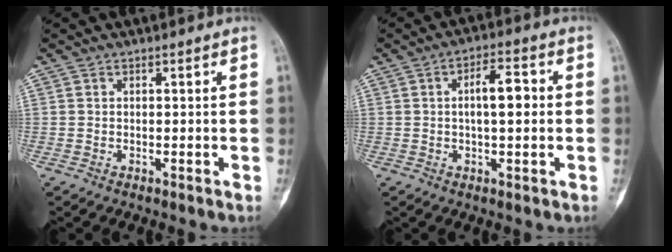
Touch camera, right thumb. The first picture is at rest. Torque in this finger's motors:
{"motor_torque": [0.10, 0.76, 0.93, -0.02, 0.26]}